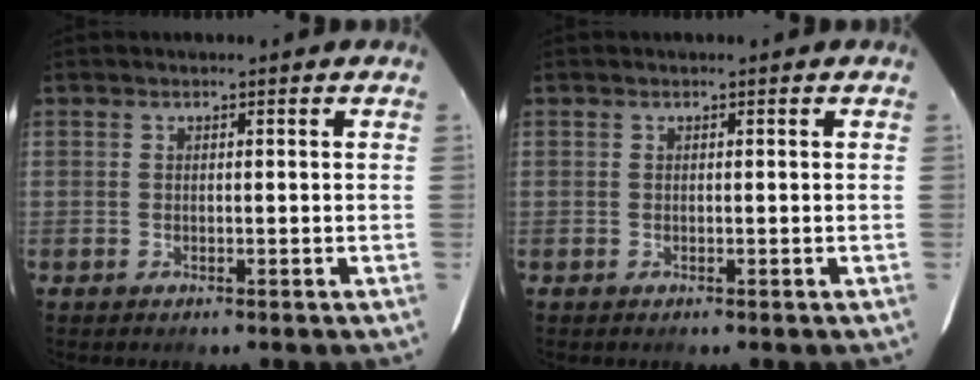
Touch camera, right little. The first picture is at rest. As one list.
[{"total": 0.0}]